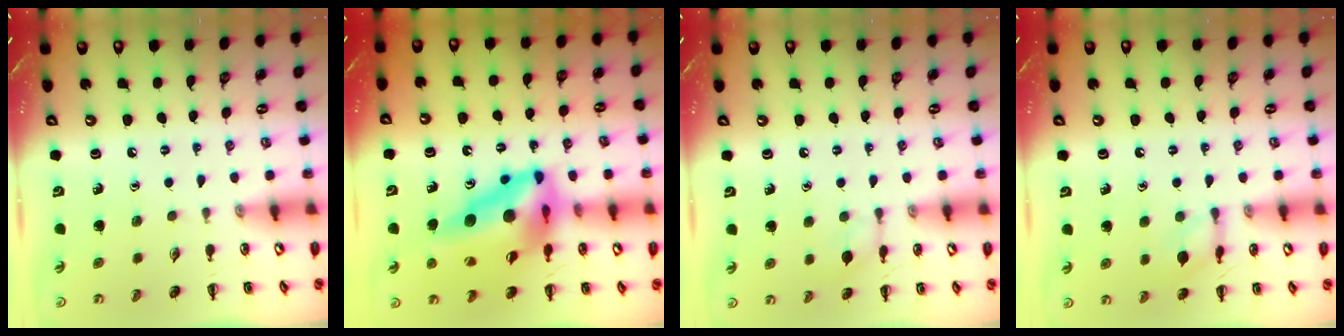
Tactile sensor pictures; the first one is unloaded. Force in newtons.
{"total": 18.9, "press": 18.0, "slide": 5.8}
{"total": 5.0, "press": 5.0, "slide": 0.5}
{"total": 8.1, "press": 8.0, "slide": 0.5}